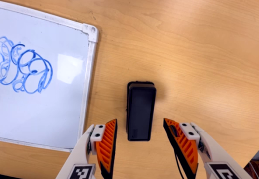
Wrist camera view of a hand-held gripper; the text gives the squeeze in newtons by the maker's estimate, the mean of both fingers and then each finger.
{"total": 0.0}